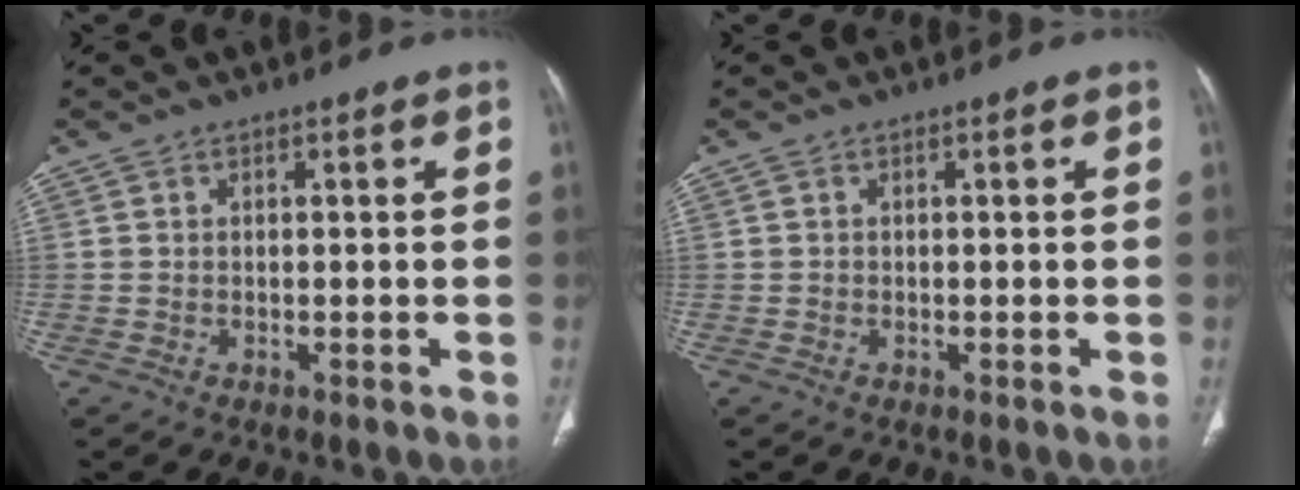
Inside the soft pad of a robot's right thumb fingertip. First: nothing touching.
{"total": 0.0}